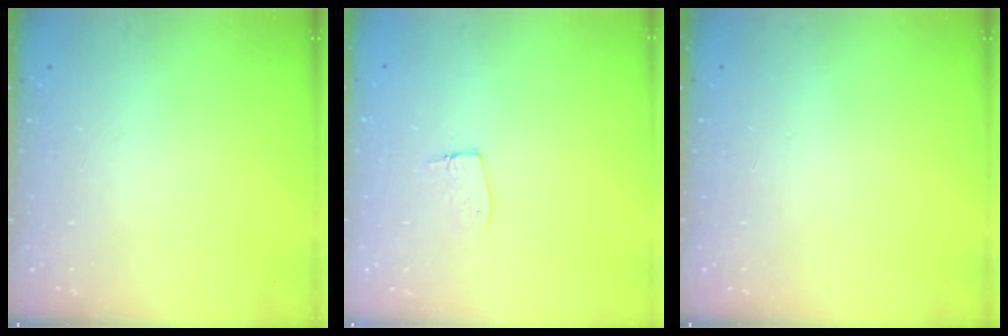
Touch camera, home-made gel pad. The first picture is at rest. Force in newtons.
{"total": 5.5, "press": 5.5, "slide": 0.3}
{"total": 0.0}